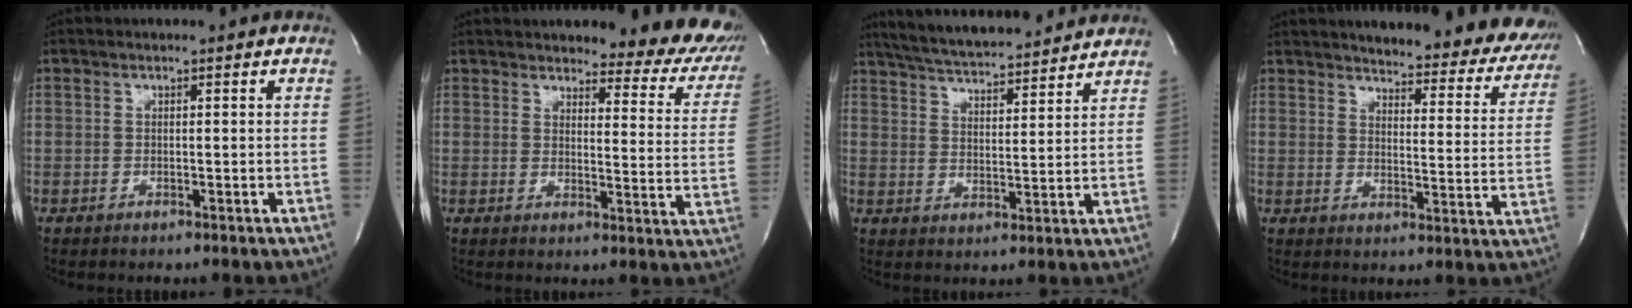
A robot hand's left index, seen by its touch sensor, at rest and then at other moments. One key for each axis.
{"total": 15.0, "fx": 13.5, "fy": 3.8, "fz": 5.4, "tx": -0.029, "ty": -0.058, "tz": 0.129}
{"total": 16.5, "fx": 15.2, "fy": 2.2, "fz": 6.2, "tx": -0.110, "ty": 0.026, "tz": 0.229}
{"total": 24.0, "fx": 22.0, "fy": 5.4, "fz": 7.8, "tx": -0.096, "ty": -0.077, "tz": 0.245}